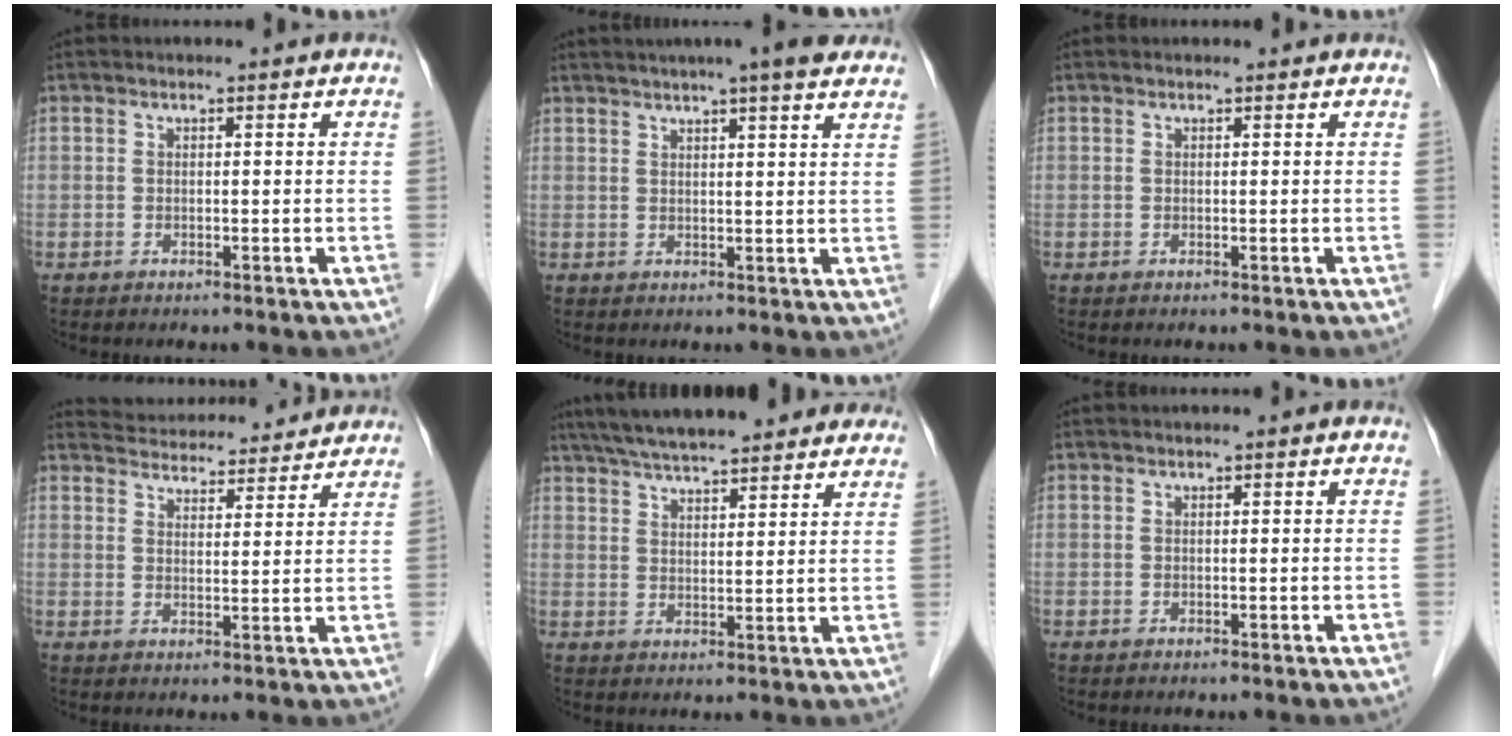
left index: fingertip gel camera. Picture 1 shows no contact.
{"total": 11.0, "force": [9.0, 0.6, 6.4], "torque": [-0.092, 0.020, 0.105]}
{"total": 0.8, "force": [0.7, 0.2, 0.1], "torque": [-0.007, 0.008, 0.010]}
{"total": 14.7, "force": [14.1, 2.9, 3.2], "torque": [-0.043, 0.028, 0.187]}
{"total": 18.4, "force": [16.0, 3.4, 8.5], "torque": [-0.135, 0.043, 0.224]}
{"total": 0.0}